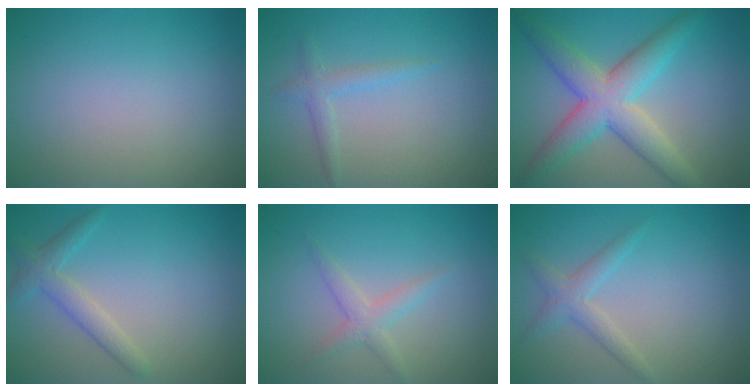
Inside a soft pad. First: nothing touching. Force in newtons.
{"total": 0.9, "press": 0.9, "slide": 0.1}
{"total": 6.7, "press": 6.7, "slide": 0.3}
{"total": 2.4, "press": 2.4, "slide": 0.2}
{"total": 1.9, "press": 1.9, "slide": 0.0}
{"total": 2.0, "press": 2.0, "slide": 0.1}